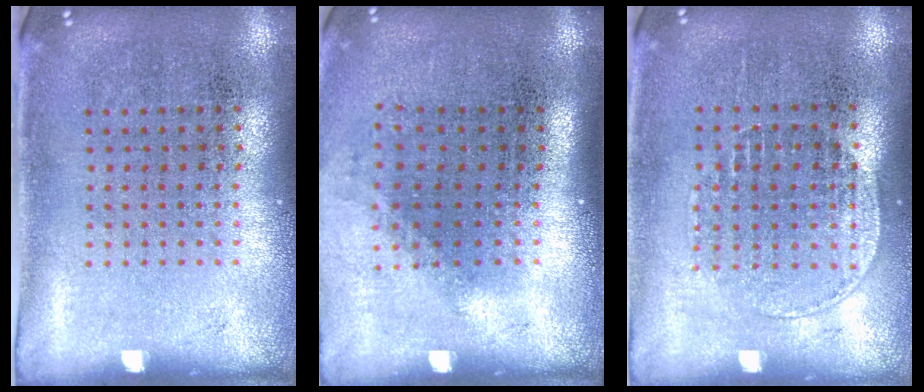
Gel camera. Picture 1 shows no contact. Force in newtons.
{"total": 1.2, "press": 0.9, "slide": 0.9}
{"total": 1.2, "press": 1.0, "slide": 0.5}